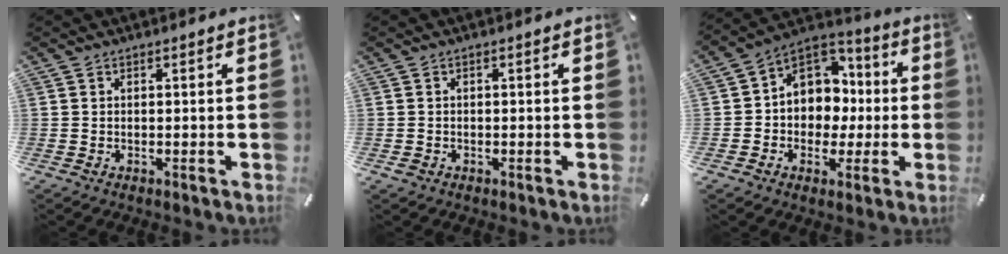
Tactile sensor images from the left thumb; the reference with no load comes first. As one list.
[{"total": 1.2, "force": [-0.5, 1.0, 0.5], "torque": [-0.009, 0.004, -0.011]}, {"total": 10.6, "force": [0.3, 10.0, 3.6], "torque": [-0.068, -0.007, 0.012]}]